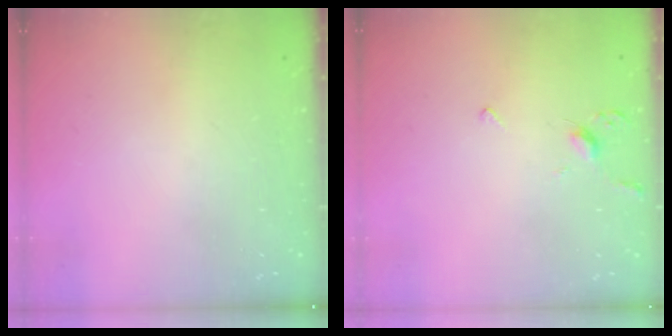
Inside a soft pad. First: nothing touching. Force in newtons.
{"total": 3.3, "press": 3.2, "slide": 0.9}